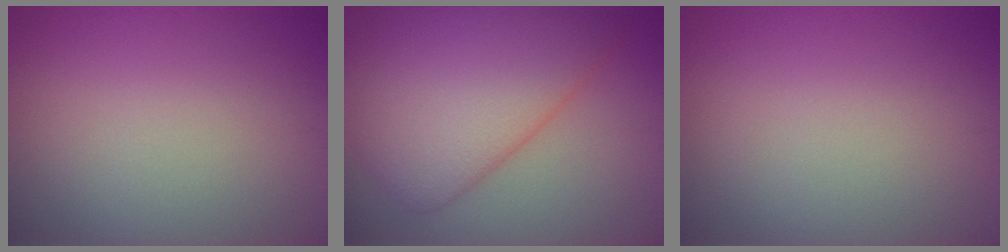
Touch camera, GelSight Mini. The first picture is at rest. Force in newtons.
{"total": 9.0, "press": 8.9, "slide": 0.5}
{"total": 0.0}